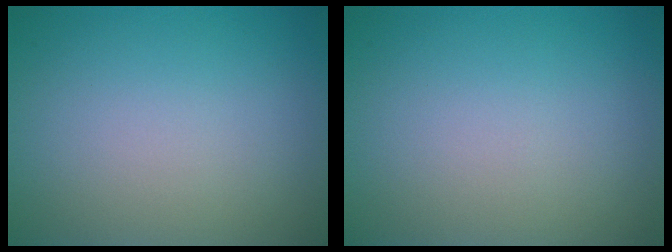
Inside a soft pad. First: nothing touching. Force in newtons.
{"total": 0.0}